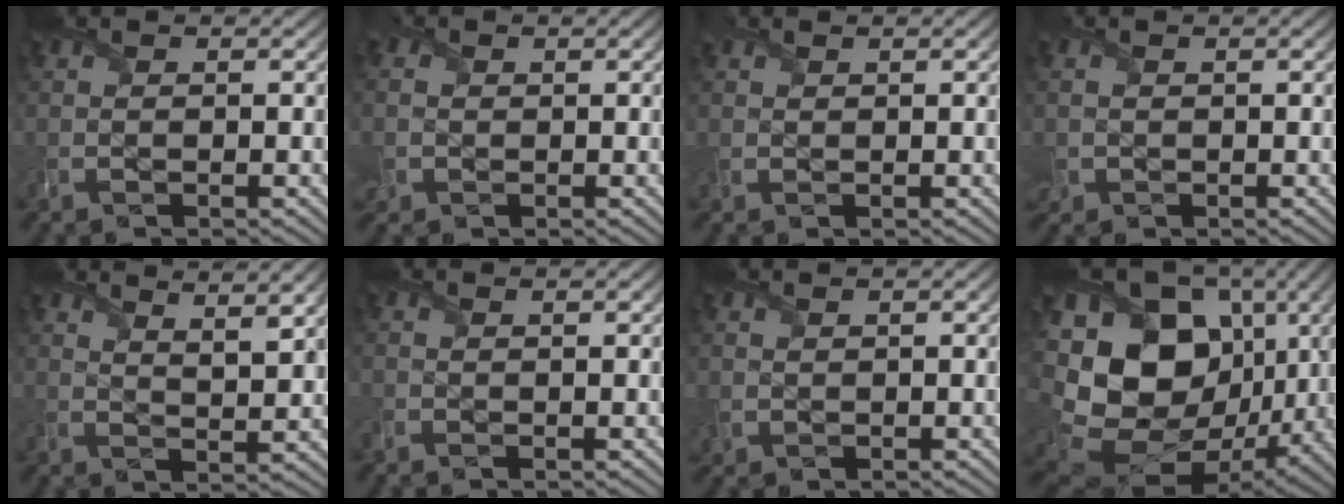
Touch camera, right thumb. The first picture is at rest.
{"total": 2.8, "force": [-0.4, 2.6, 0.9], "torque": [-0.035, -0.006, -0.008]}
{"total": 1.7, "force": [1.1, 0.8, 0.9], "torque": [-0.030, 0.008, 0.026]}
{"total": 2.4, "force": [-0.2, 2.1, 1.0], "torque": [-0.036, -0.008, -0.002]}
{"total": 6.4, "force": [4.7, 1.3, 4.1], "torque": [-0.062, -0.003, 0.071]}
{"total": 1.1, "force": [-0.1, 0.5, 1.0], "torque": [-0.029, -0.005, -0.005]}
{"total": 1.6, "force": [0.8, 1.2, 0.8], "torque": [-0.030, 0.000, 0.022]}
{"total": 20.5, "force": [1.7, 15.8, 13.0], "torque": [-0.301, -0.015, 0.060]}